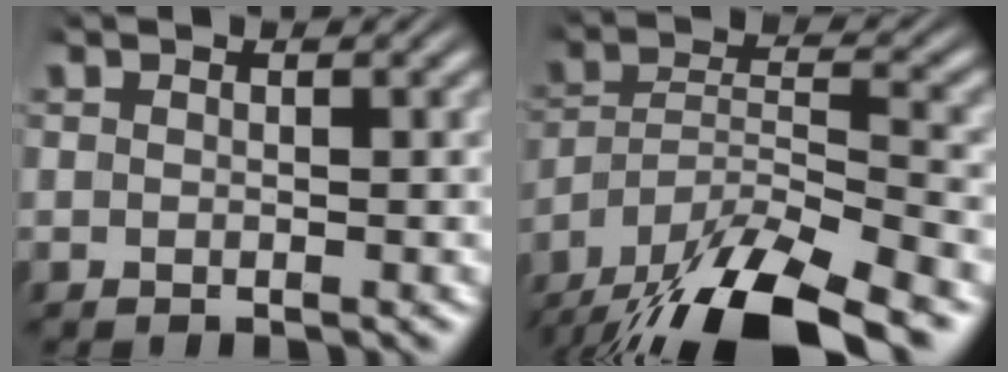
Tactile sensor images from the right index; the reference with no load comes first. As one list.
[{"total": 9.7, "force": [-5.0, 5.8, 6.0], "torque": [-0.106, -0.018, -0.081]}]